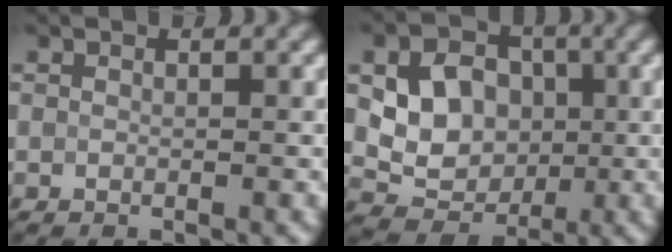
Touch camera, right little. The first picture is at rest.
{"total": 5.7, "force": [0.7, 4.8, 3.1], "torque": [-0.054, 0.000, 0.006]}